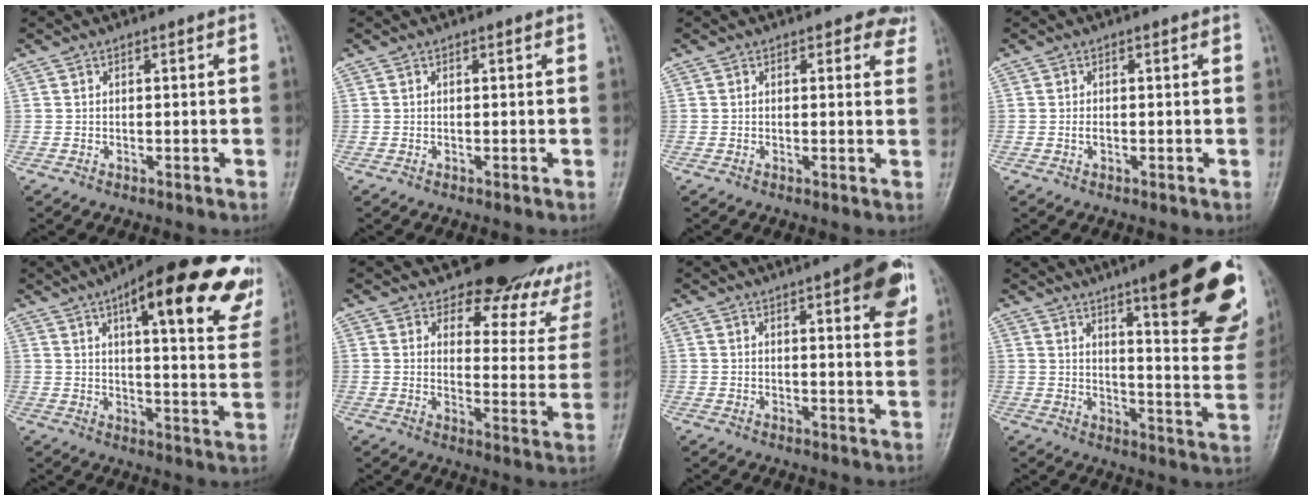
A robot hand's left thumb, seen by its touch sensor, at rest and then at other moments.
{"total": 0.0}
{"total": 3.7, "force": [2.8, 2.0, 1.3], "torque": [0.016, -0.013, 0.015]}
{"total": 0.8, "force": [-0.1, 0.5, 0.7], "torque": [-0.011, 0.000, -0.004]}
{"total": 25.5, "force": [14.7, 7.1, 19.6], "torque": [-0.232, -0.028, 0.181]}
{"total": 21.4, "force": [18.2, 8.5, 7.3], "torque": [-0.044, -0.131, 0.204]}
{"total": 15.8, "force": [7.7, 4.4, 13.1], "torque": [-0.128, -0.030, 0.092]}
{"total": 25.0, "force": [14.0, 5.7, 19.9], "torque": [-0.229, -0.065, 0.189]}